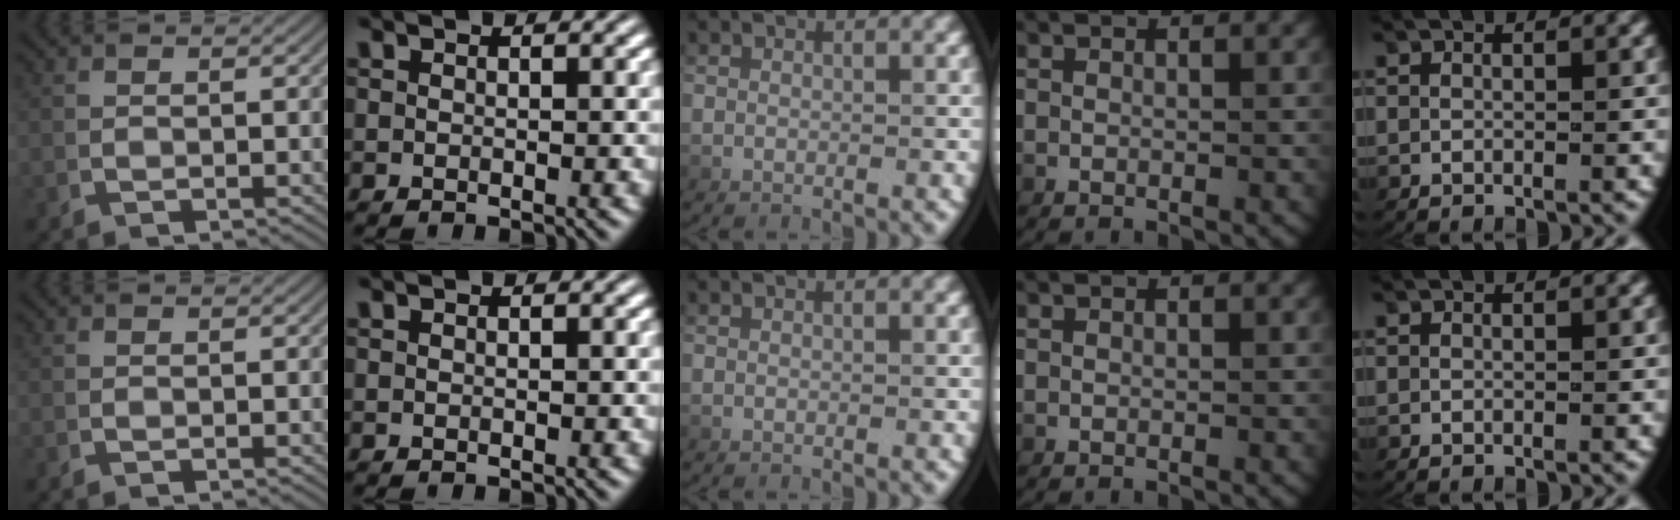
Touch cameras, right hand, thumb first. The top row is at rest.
{}